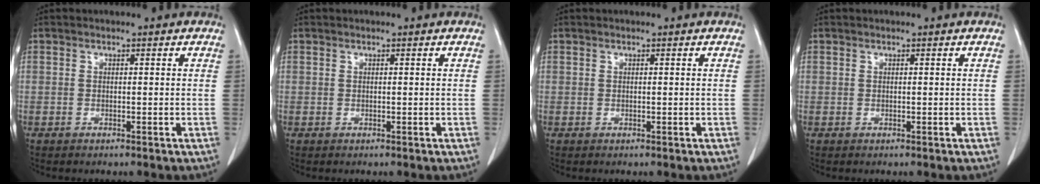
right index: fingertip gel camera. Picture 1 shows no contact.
{"total": 0.0}
{"total": 0.0}
{"total": 0.0}